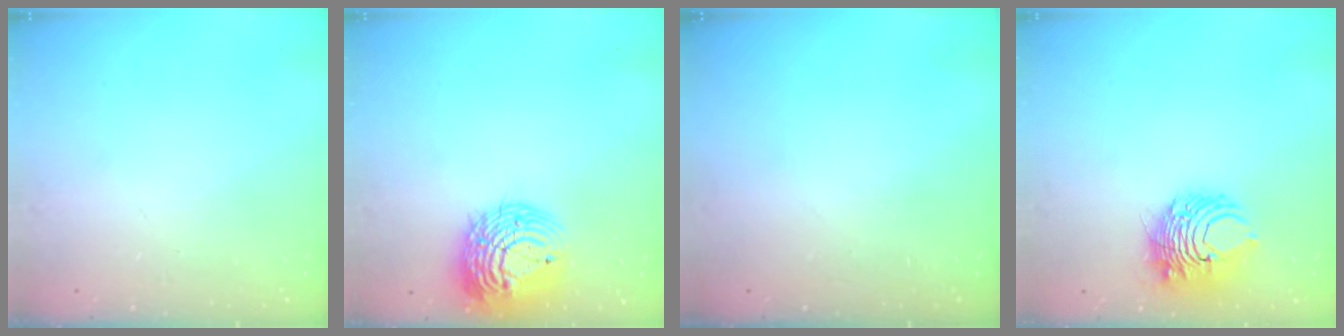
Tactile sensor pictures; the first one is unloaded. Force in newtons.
{"total": 16.1, "press": 15.9, "slide": 2.6}
{"total": 0.0}
{"total": 8.6, "press": 8.5, "slide": 1.1}